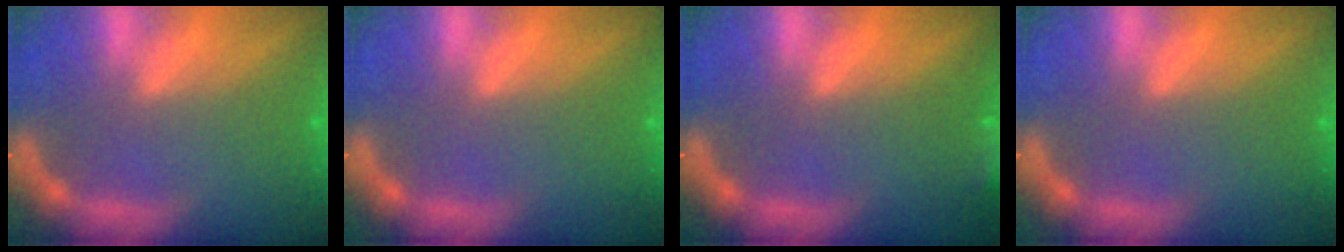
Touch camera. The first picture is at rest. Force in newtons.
{"total": 0.0}
{"total": 1.9}
{"total": 0.0}